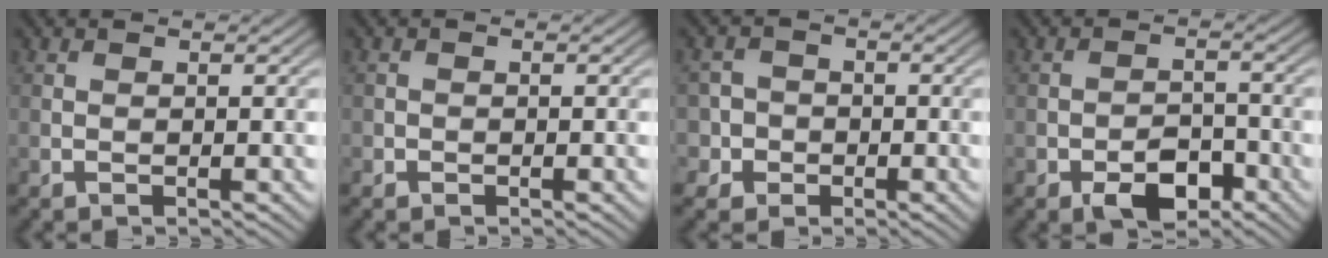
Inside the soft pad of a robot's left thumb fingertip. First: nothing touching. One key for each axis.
{"total": 0.8, "fx": -0.4, "fy": 0.7, "fz": 0.1, "tx": 0.004, "ty": -0.004, "tz": -0.009}
{"total": 4.7, "fx": -1.3, "fy": 4.4, "fz": 0.6, "tx": -0.013, "ty": 0.003, "tz": -0.045}
{"total": 5.4, "fx": -3.1, "fy": 2.9, "fz": 3.4, "tx": -0.053, "ty": 0.000, "tz": -0.058}